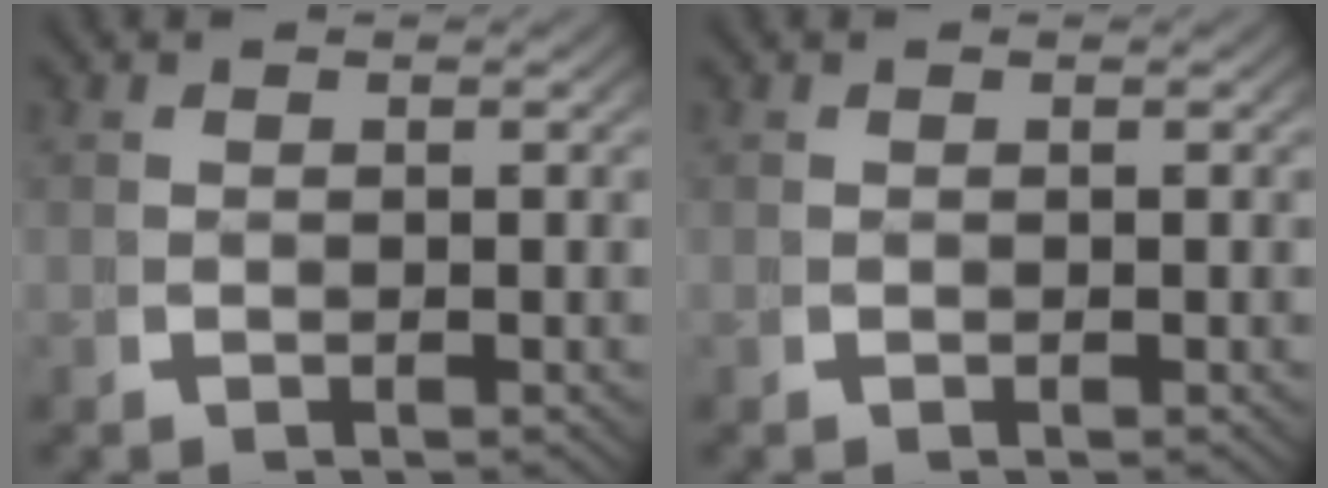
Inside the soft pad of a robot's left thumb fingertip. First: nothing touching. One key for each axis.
{"total": 0.0}